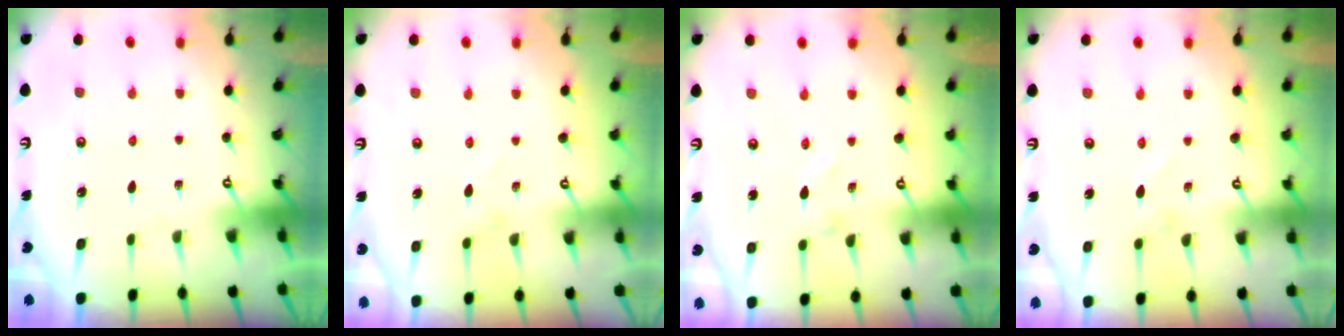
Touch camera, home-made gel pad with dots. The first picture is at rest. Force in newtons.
{"total": 1.2, "press": 1.1, "slide": 0.3}
{"total": 1.1, "press": 1.1, "slide": 0.1}
{"total": 0.0}